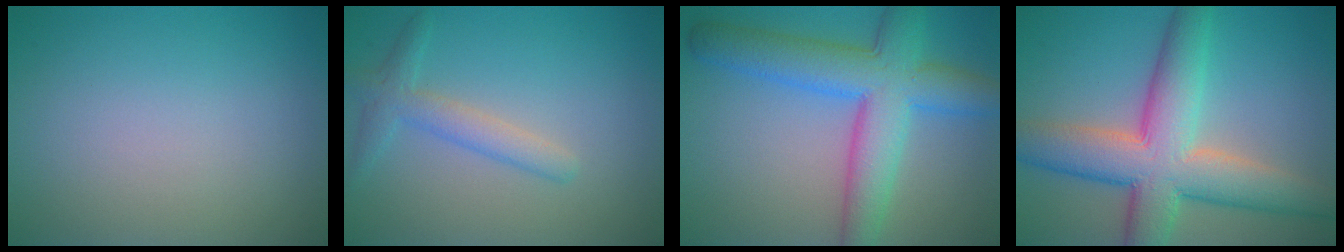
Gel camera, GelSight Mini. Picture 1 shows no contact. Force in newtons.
{"total": 2.5, "press": 2.5, "slide": 0.1}
{"total": 8.2, "press": 8.2, "slide": 0.3}
{"total": 9.7, "press": 9.7, "slide": 0.4}